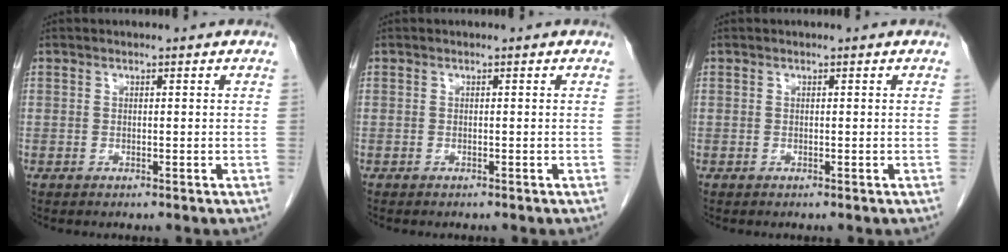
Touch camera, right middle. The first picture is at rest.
{"total": 1.3, "force": [-1.1, 0.3, 0.5], "torque": [-0.012, -0.003, -0.014]}
{"total": 0.0}